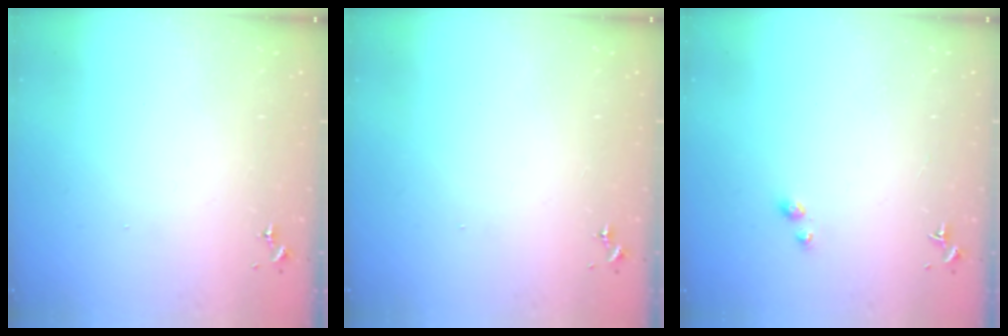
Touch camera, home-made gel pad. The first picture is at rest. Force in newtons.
{"total": 0.0}
{"total": 2.9, "press": 2.8, "slide": 0.4}